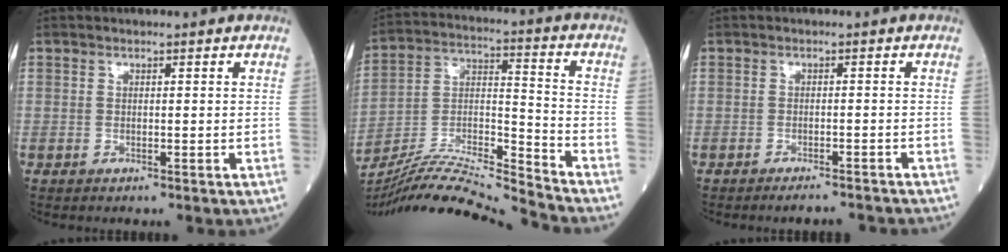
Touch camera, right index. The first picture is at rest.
{"total": 17.5, "force": [-16.6, -1.8, 5.2], "torque": [-0.091, 0.013, -0.297]}
{"total": 5.1, "force": [-4.8, 0.6, 1.7], "torque": [-0.013, -0.008, -0.062]}